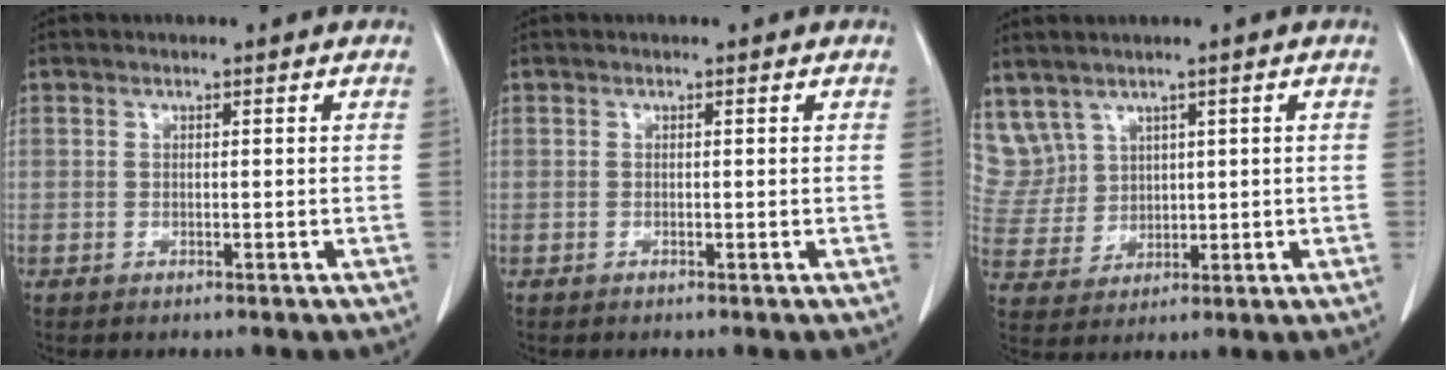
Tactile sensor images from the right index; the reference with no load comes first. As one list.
[{"total": 0.0}, {"total": 9.6, "force": [5.0, 8.1, 1.4], "torque": [-0.058, 0.046, 0.129]}]